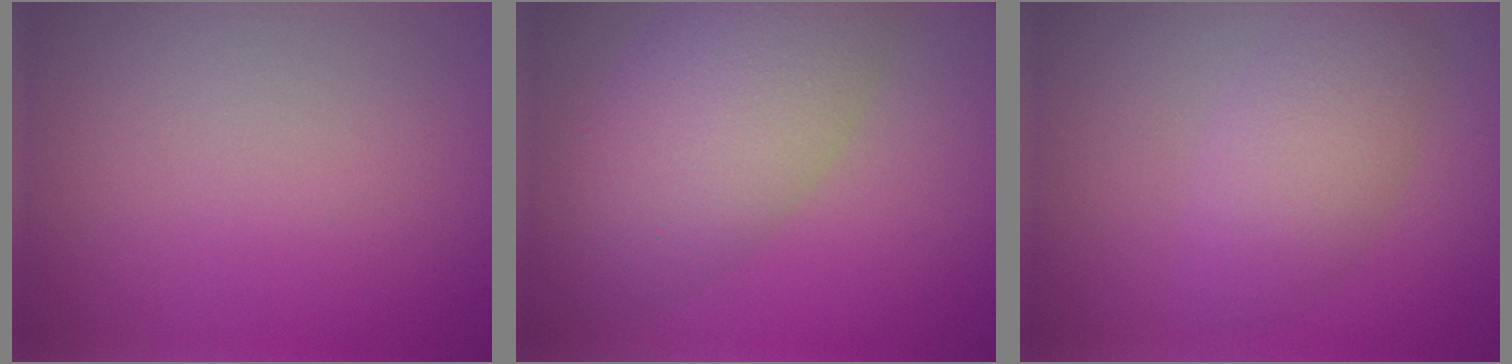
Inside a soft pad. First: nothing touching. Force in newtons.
{"total": 7.7, "press": 7.7, "slide": 0.4}
{"total": 4.2, "press": 4.1, "slide": 0.3}